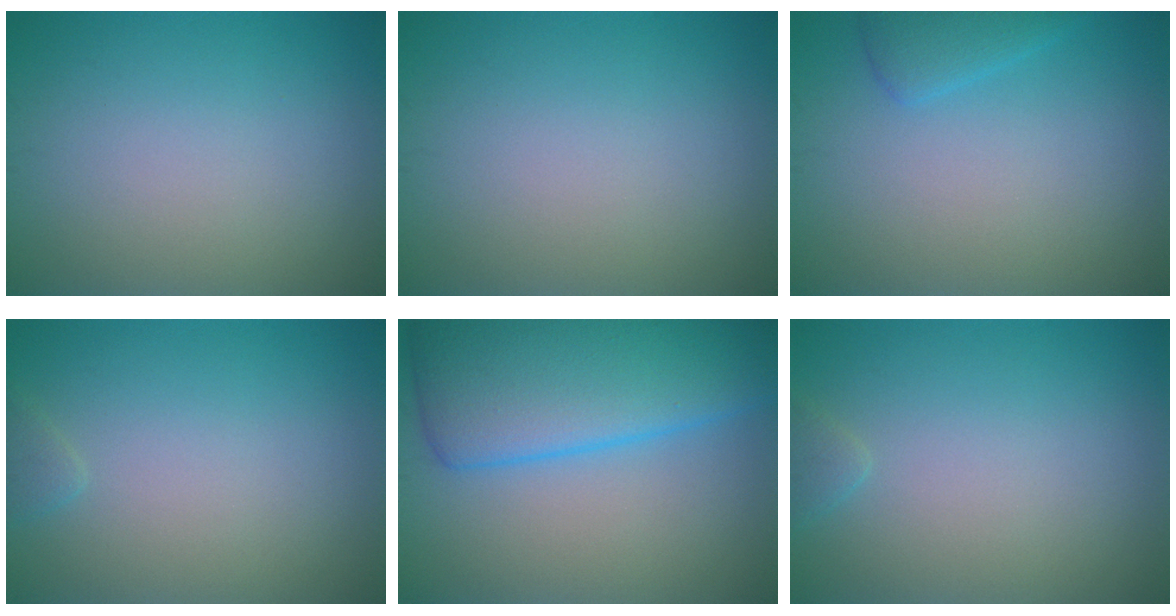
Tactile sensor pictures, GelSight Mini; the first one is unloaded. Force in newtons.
{"total": 0.0}
{"total": 2.0, "press": 2.0, "slide": 0.2}
{"total": 0.8, "press": 0.8, "slide": 0.1}
{"total": 11.0, "press": 10.9, "slide": 0.4}
{"total": 1.0, "press": 1.0, "slide": 0.1}